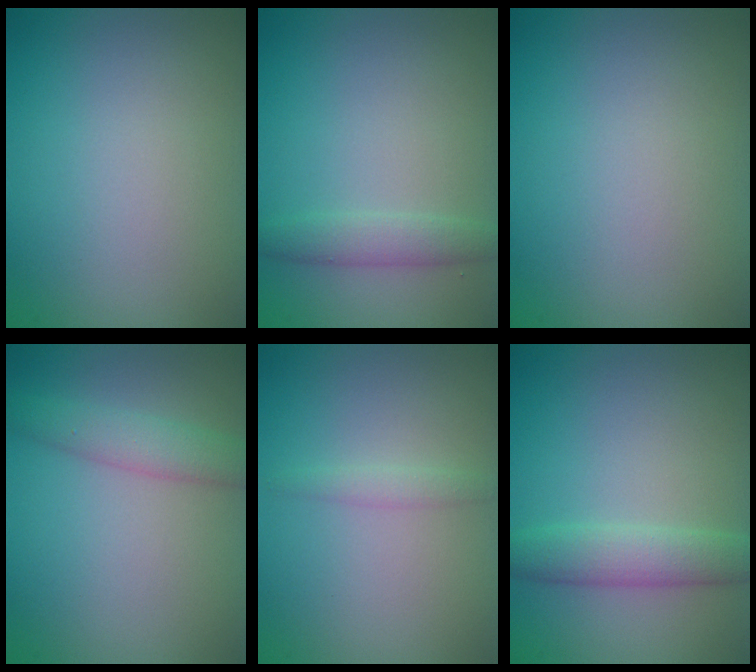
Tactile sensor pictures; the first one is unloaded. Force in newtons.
{"total": 1.9, "press": 1.9, "slide": 0.0}
{"total": 0.0}
{"total": 2.7, "press": 2.7, "slide": 0.1}
{"total": 1.0, "press": 1.0, "slide": 0.1}
{"total": 2.9, "press": 2.9, "slide": 0.2}